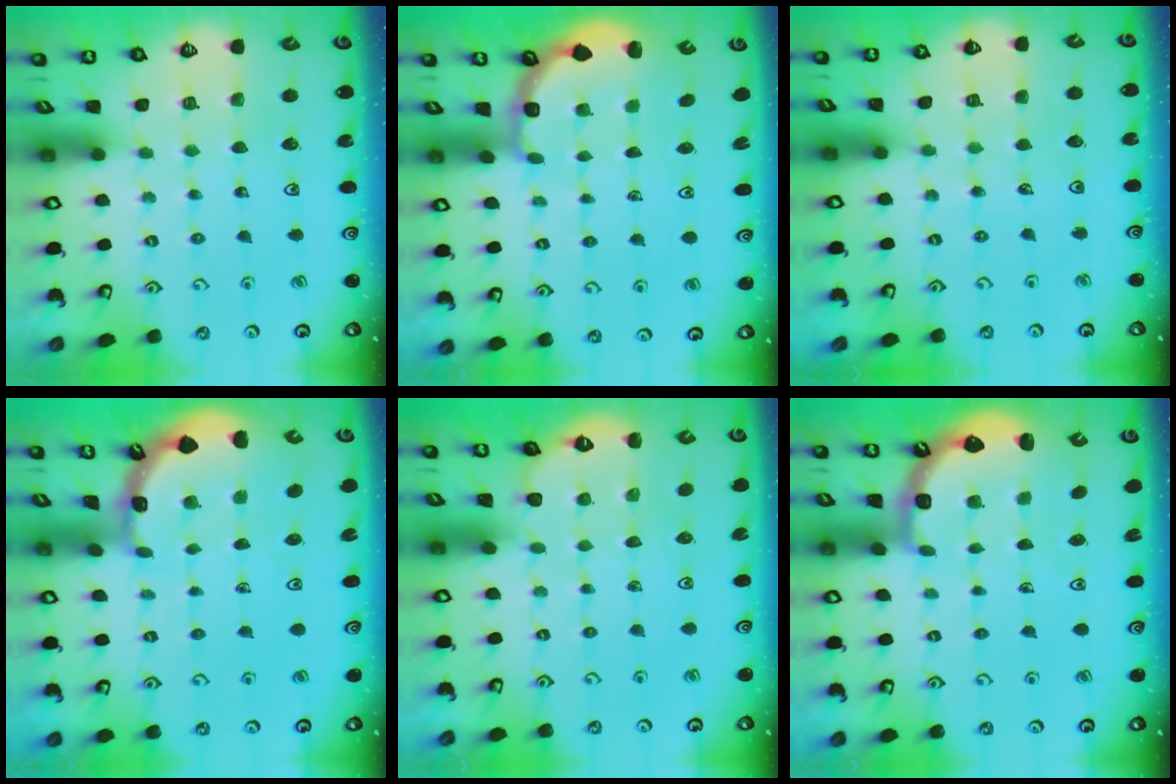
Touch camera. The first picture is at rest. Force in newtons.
{"total": 2.9, "press": 2.5, "slide": 1.4}
{"total": 3.2, "press": 2.7, "slide": 1.7}
{"total": 1.7, "press": 1.6, "slide": 0.1}
{"total": 1.5, "press": 1.0, "slide": 1.1}
{"total": 2.6, "press": 2.2, "slide": 1.3}